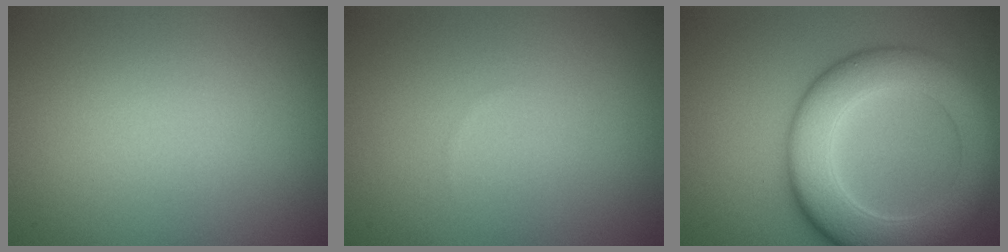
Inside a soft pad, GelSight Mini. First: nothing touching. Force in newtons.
{"total": 0.0}
{"total": 8.3, "press": 8.3, "slide": 0.4}